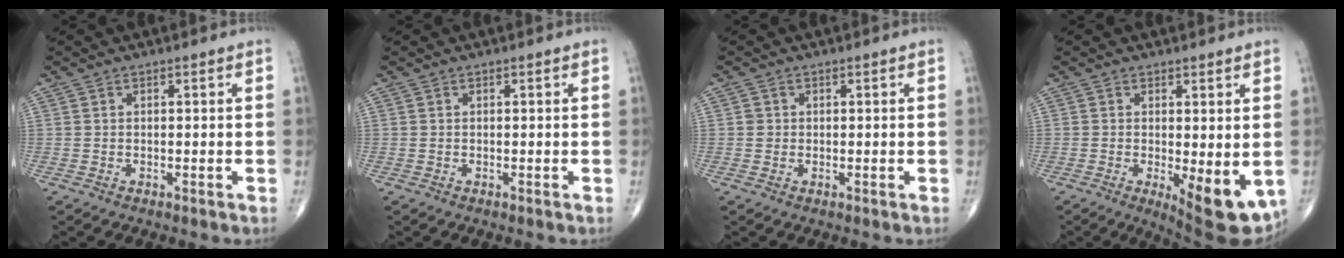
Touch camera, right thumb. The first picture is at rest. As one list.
[{"total": 0.0}, {"total": 1.0, "force": [0.0, 1.0, 0.1], "torque": [0.004, 0.002, 0.000]}, {"total": 10.3, "force": [-2.0, 3.5, 9.5], "torque": [-0.119, -0.024, -0.016]}]